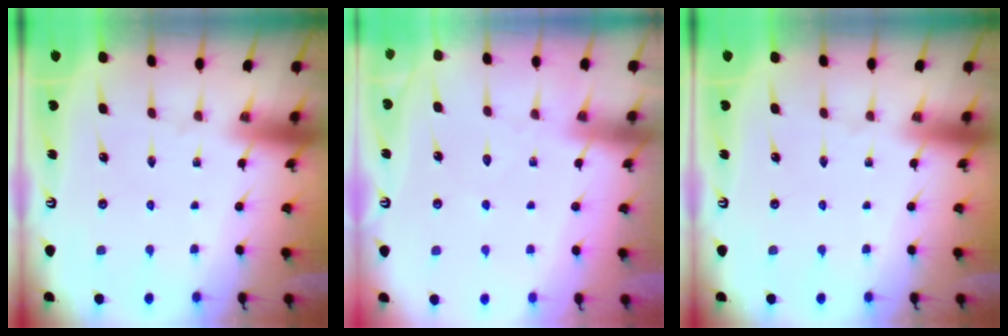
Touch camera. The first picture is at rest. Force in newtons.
{"total": 4.9, "press": 4.9, "slide": 0.6}
{"total": 0.0}